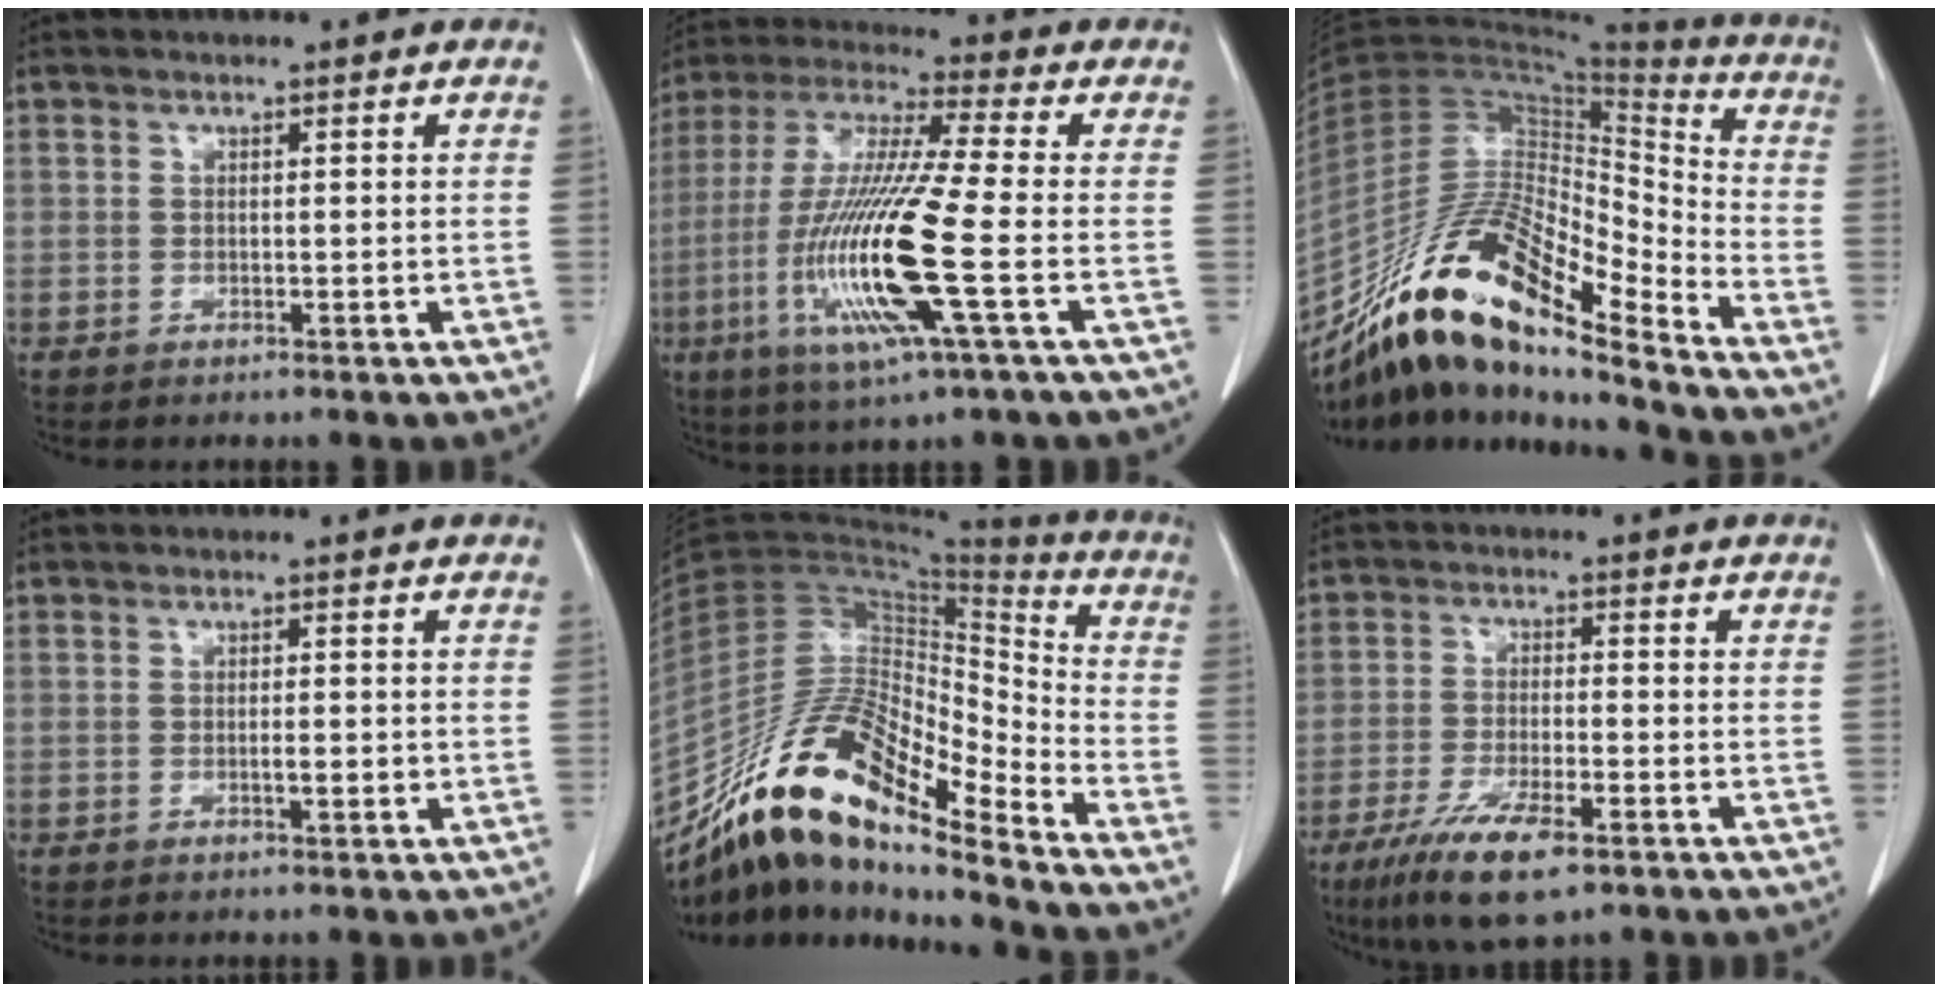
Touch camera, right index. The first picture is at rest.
{"total": 17.7, "force": [-4.4, 0.2, 17.2], "torque": [-0.359, -0.018, -0.092]}
{"total": 21.5, "force": [-15.9, 4.0, 13.9], "torque": [-0.275, 0.005, -0.293]}
{"total": 1.6, "force": [-0.2, 0.4, 1.5], "torque": [-0.026, 0.000, -0.003]}
{"total": 19.8, "force": [-14.9, 4.1, 12.3], "torque": [-0.239, 0.019, -0.274]}
{"total": 9.3, "force": [-5.5, 2.3, 7.1], "torque": [-0.134, -0.018, -0.094]}